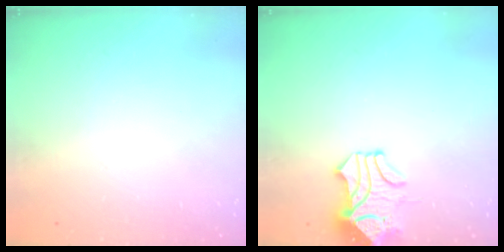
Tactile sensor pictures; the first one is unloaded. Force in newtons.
{"total": 2.4, "press": 2.0, "slide": 1.2}